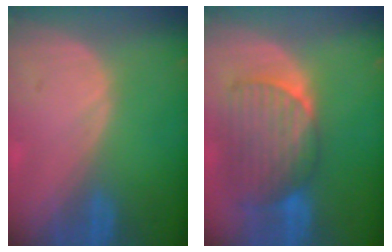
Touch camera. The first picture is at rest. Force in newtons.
{"total": 9.1, "press": 8.4, "slide": 3.5}